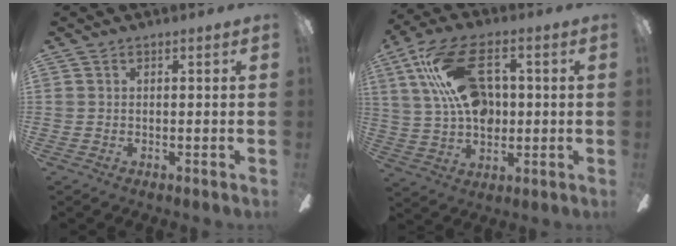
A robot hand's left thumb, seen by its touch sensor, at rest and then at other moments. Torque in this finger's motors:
{"motor_torque": [1.47, 1.95, 1.43, -1.34, 0.47]}